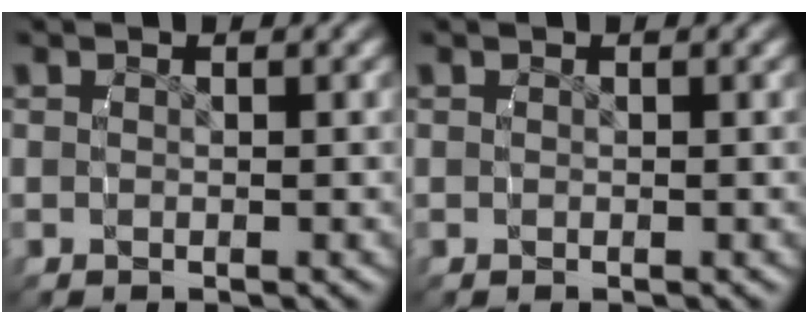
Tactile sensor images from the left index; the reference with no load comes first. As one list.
[{"total": 0.0}]